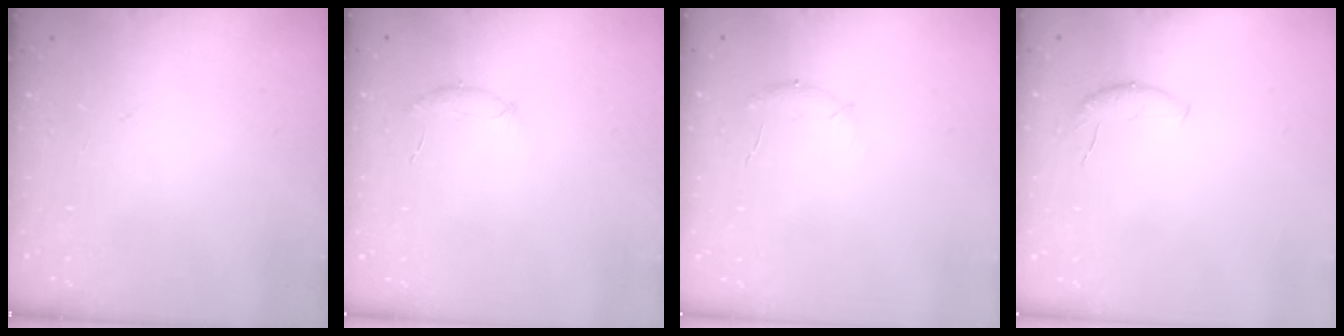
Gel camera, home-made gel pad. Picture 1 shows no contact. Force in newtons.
{"total": 6.1, "press": 5.9, "slide": 1.4}
{"total": 6.9, "press": 6.7, "slide": 1.8}
{"total": 6.5, "press": 6.4, "slide": 0.8}